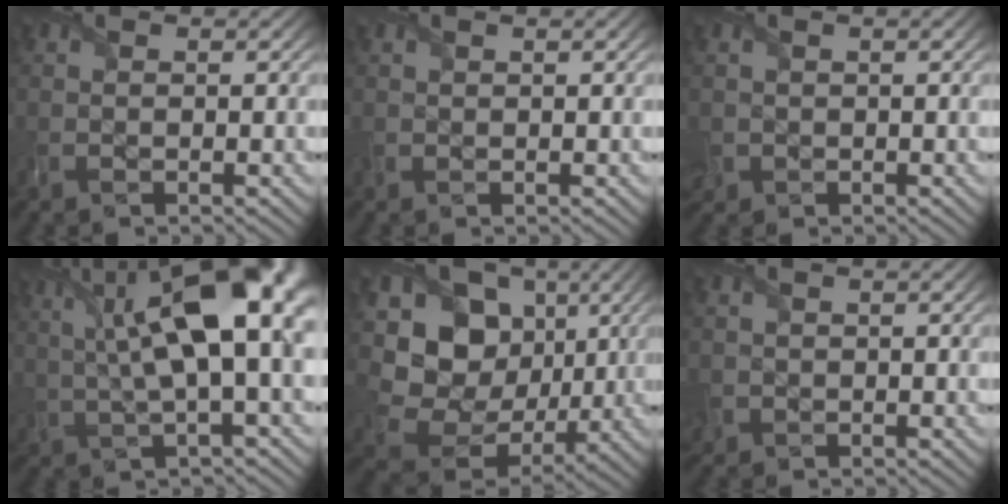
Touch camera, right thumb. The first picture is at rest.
{"total": 1.3, "force": [0.8, 0.6, 0.9], "torque": [-0.027, 0.005, 0.019]}
{"total": 2.6, "force": [-0.3, 2.3, 1.0], "torque": [-0.040, -0.010, -0.010]}
{"total": 16.6, "force": [4.4, 7.1, 14.3], "torque": [-0.257, 0.014, 0.072]}
{"total": 15.6, "force": [1.7, 12.9, 8.7], "torque": [-0.226, -0.002, 0.035]}
{"total": 2.4, "force": [0.1, 2.1, 1.0], "torque": [-0.041, -0.008, -0.002]}